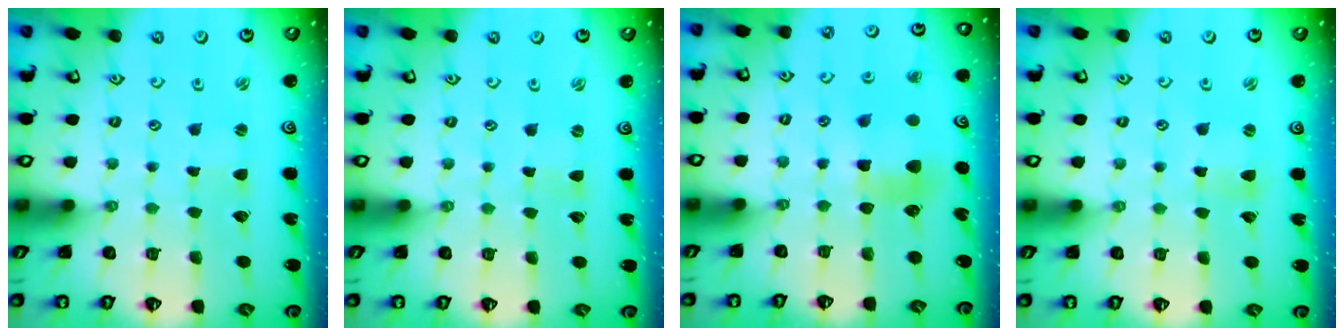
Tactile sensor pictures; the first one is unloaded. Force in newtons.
{"total": 0.0}
{"total": 5.6, "press": 5.6, "slide": 0.5}
{"total": 1.1, "press": 1.1, "slide": 0.1}